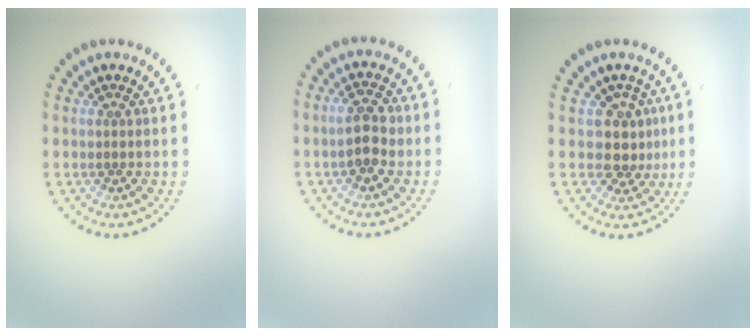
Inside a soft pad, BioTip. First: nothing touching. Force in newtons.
{"total": 2.8, "press": 2.8, "slide": 0.3}
{"total": 2.8, "press": 2.2, "slide": 1.7}